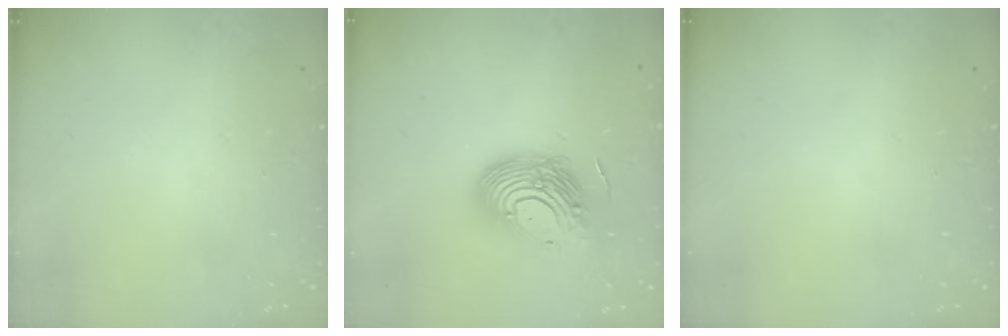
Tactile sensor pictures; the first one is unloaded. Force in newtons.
{"total": 15.1, "press": 14.8, "slide": 2.7}
{"total": 0.0}